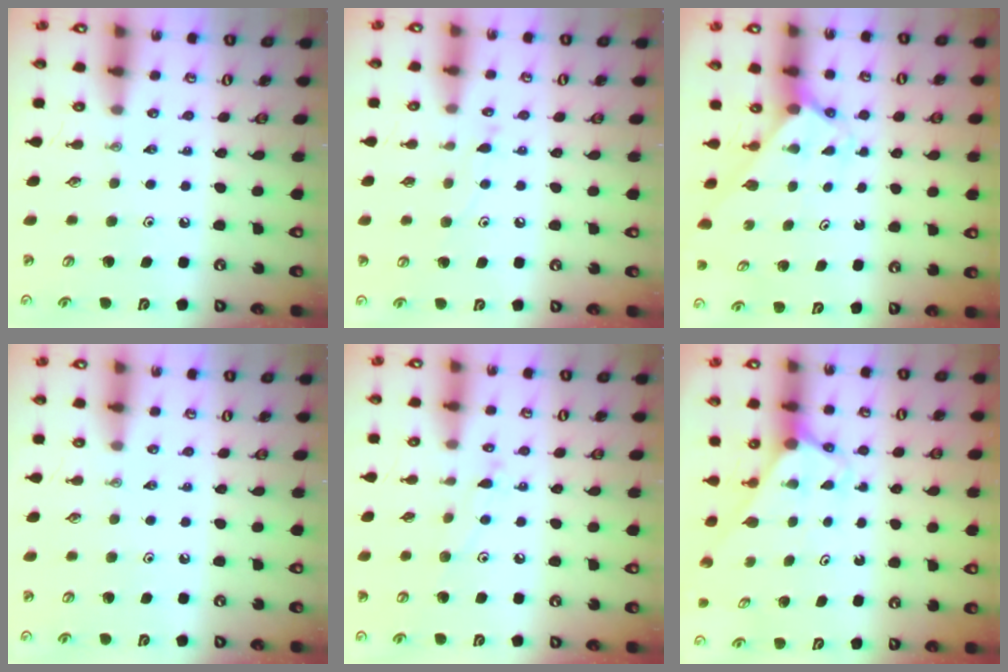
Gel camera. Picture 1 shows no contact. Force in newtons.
{"total": 6.7, "press": 6.7, "slide": 0.4}
{"total": 2.0, "press": 2.0, "slide": 0.1}
{"total": 0.0}
{"total": 7.0, "press": 7.0, "slide": 0.3}
{"total": 2.7, "press": 2.7, "slide": 0.2}